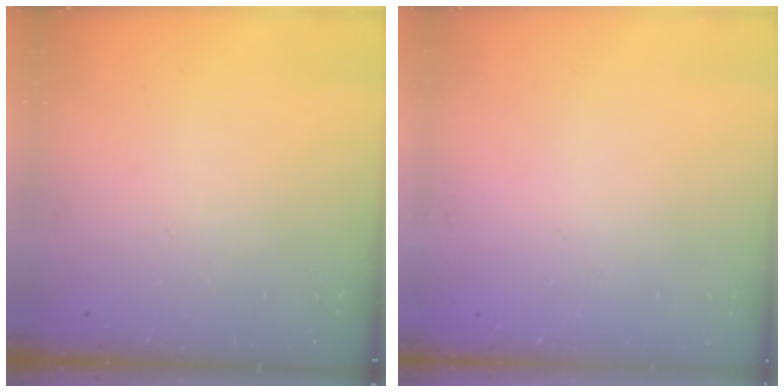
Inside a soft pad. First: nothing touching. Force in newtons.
{"total": 1.9, "press": 1.9, "slide": 0.2}